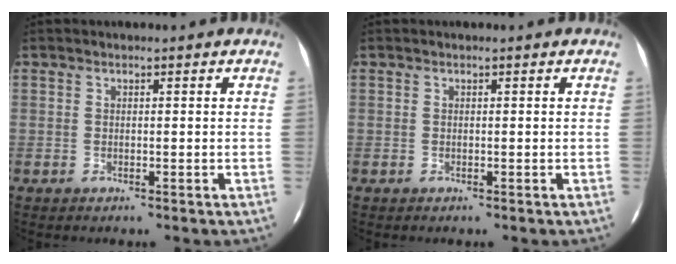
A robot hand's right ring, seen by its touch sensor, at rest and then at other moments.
{"total": 0.0}